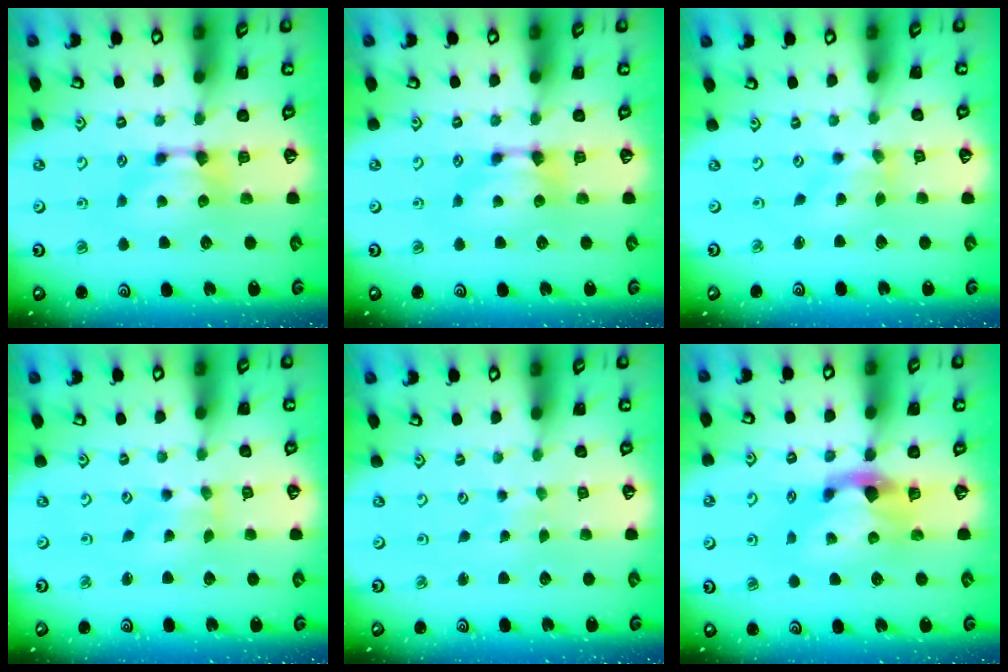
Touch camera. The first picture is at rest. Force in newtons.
{"total": 0.0}
{"total": 1.6, "press": 1.0, "slide": 1.3}
{"total": 2.7, "press": 2.5, "slide": 1.0}
{"total": 5.7, "press": 5.7, "slide": 0.2}
{"total": 2.9, "press": 2.5, "slide": 1.5}